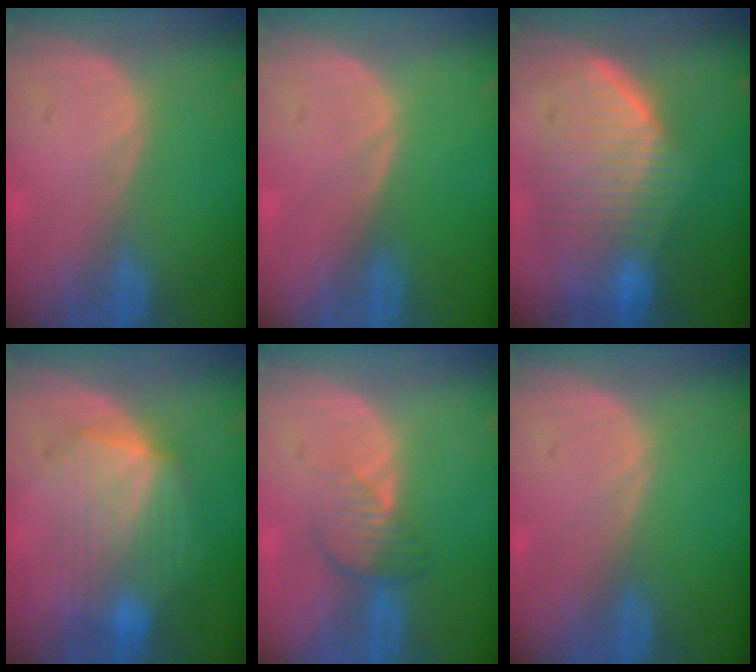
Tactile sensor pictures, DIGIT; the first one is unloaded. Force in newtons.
{"total": 0.0}
{"total": 9.9, "press": 8.9, "slide": 4.2}
{"total": 8.0, "press": 8.0, "slide": 0.3}
{"total": 4.0, "press": 3.5, "slide": 2.1}
{"total": 0.0}